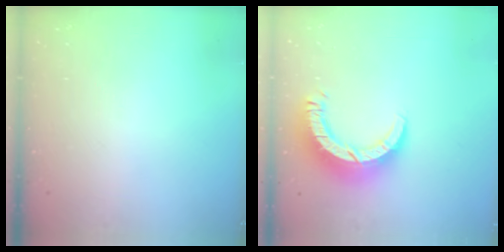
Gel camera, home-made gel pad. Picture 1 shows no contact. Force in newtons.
{"total": 11.0, "press": 11.0, "slide": 1.0}